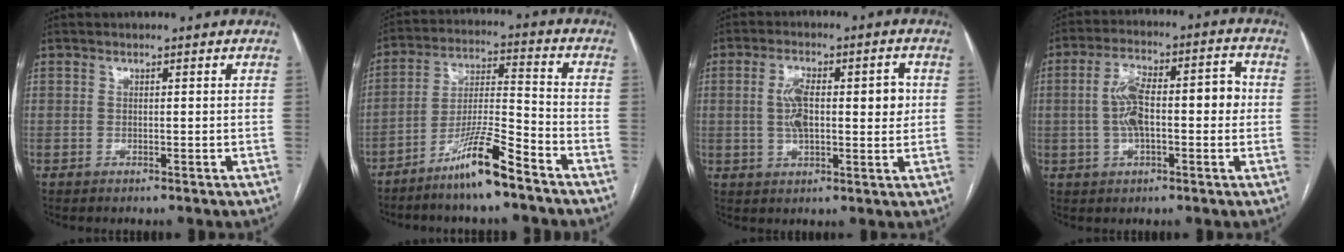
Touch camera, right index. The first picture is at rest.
{"total": 10.3, "force": [-7.5, 0.2, 7.1], "torque": [-0.136, -0.014, -0.142]}
{"total": 9.0, "force": [1.2, 3.3, 8.3], "torque": [-0.139, 0.022, 0.024]}
{"total": 10.9, "force": [0.1, 3.8, 10.2], "torque": [-0.179, 0.043, 0.005]}